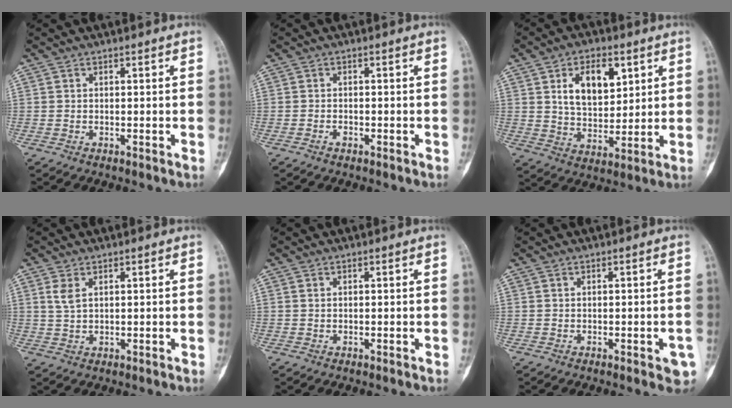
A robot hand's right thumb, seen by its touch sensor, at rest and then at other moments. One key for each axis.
{"total": 1.0, "fx": -0.6, "fy": 0.6, "fz": 0.5, "tx": -0.012, "ty": 0.004, "tz": -0.010}
{"total": 11.6, "fx": 4.4, "fy": 6.9, "fz": 8.2, "tx": -0.106, "ty": -0.019, "tz": 0.083}
{"total": 2.8, "fx": 1.2, "fy": 1.4, "fz": 2.1, "tx": -0.043, "ty": 0.002, "tz": 0.031}
{"total": 0.0}
{"total": 4.0, "fx": -1.4, "fy": 1.4, "fz": 3.4, "tx": -0.033, "ty": 0.007, "tz": -0.010}